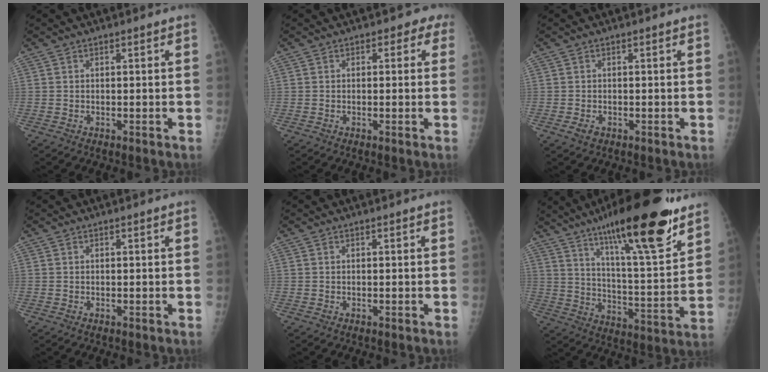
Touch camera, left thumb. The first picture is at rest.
{"total": 2.1, "force": [1.0, 1.6, 1.1], "torque": [0.013, 0.001, 0.003]}
{"total": 1.6, "force": [-0.1, 0.9, 1.2], "torque": [-0.020, 0.005, 0.002]}
{"total": 0.0}
{"total": 0.0}
{"total": 24.8, "force": [16.3, 4.6, 18.1], "torque": [-0.264, -0.066, 0.263]}